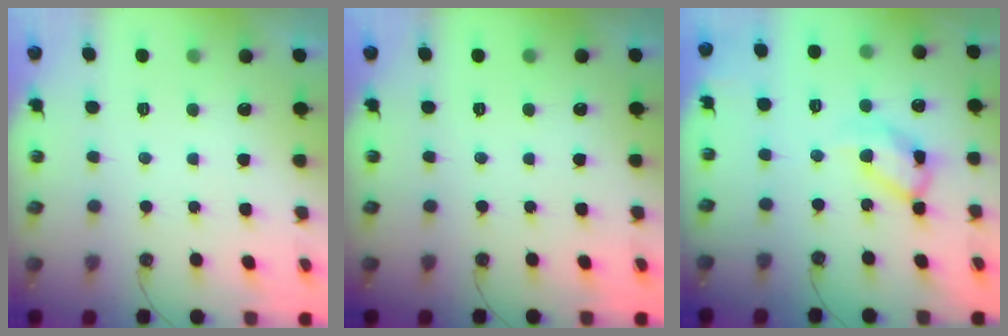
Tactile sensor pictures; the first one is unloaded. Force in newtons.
{"total": 0.0}
{"total": 13.2, "press": 13.1, "slide": 1.6}